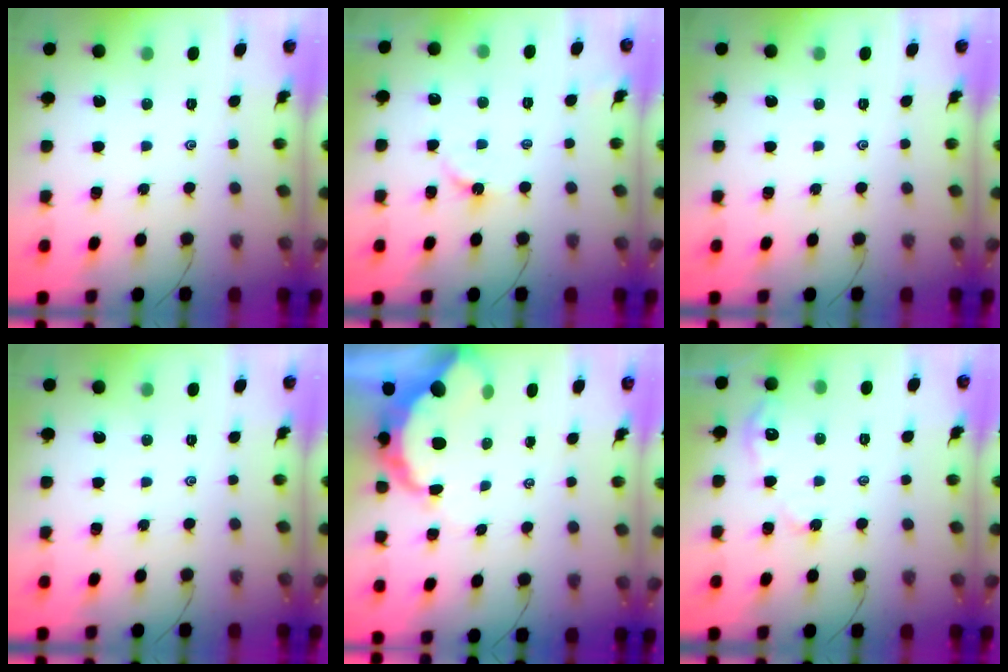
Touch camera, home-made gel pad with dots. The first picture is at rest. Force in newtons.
{"total": 3.4, "press": 3.4, "slide": 0.5}
{"total": 0.0}
{"total": 0.0}
{"total": 8.7, "press": 8.7, "slide": 0.9}
{"total": 3.5, "press": 3.5, "slide": 0.2}